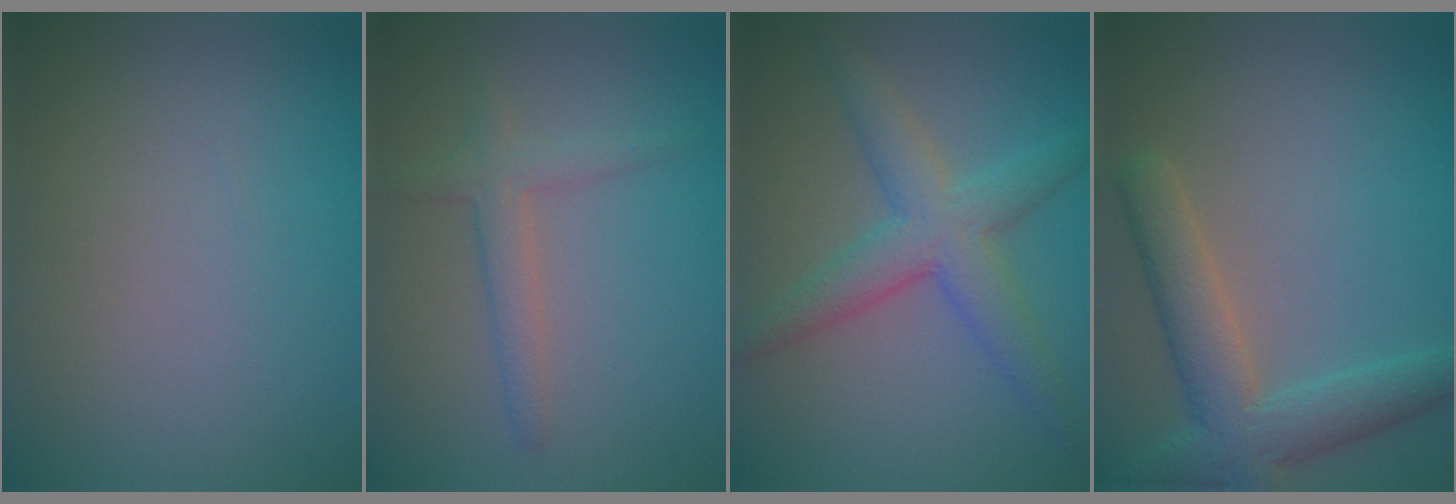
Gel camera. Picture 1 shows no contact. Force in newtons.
{"total": 1.7, "press": 1.7, "slide": 0.2}
{"total": 4.9, "press": 4.9, "slide": 0.1}
{"total": 5.3, "press": 5.3, "slide": 0.3}